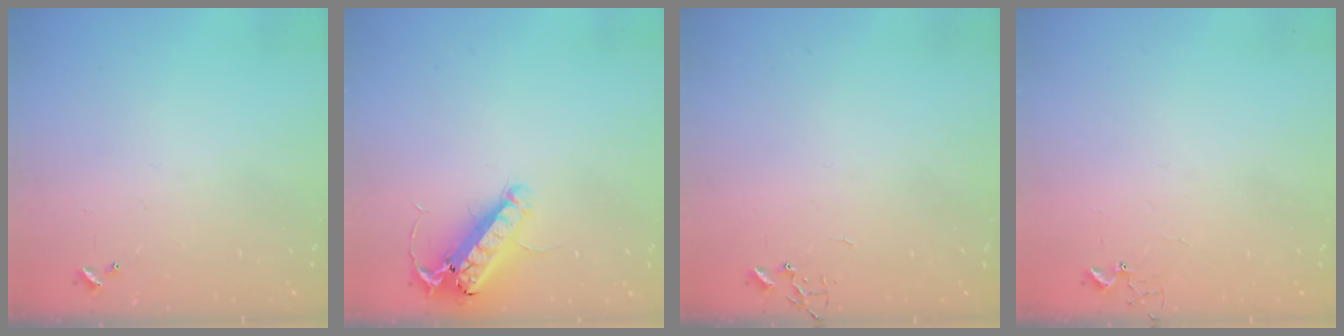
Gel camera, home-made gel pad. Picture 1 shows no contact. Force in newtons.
{"total": 14.7, "press": 14.4, "slide": 2.7}
{"total": 0.0}
{"total": 2.7, "press": 2.7, "slide": 0.2}